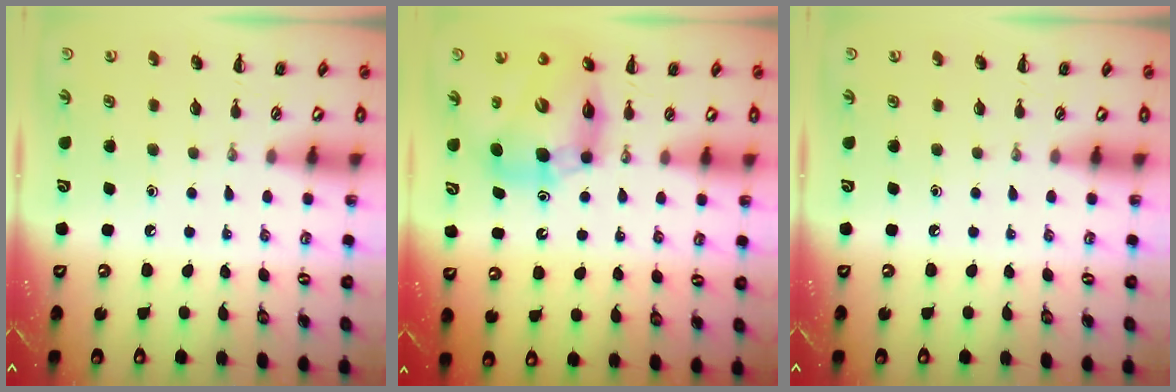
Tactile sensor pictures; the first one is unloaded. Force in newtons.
{"total": 12.2, "press": 11.6, "slide": 3.6}
{"total": 0.0}